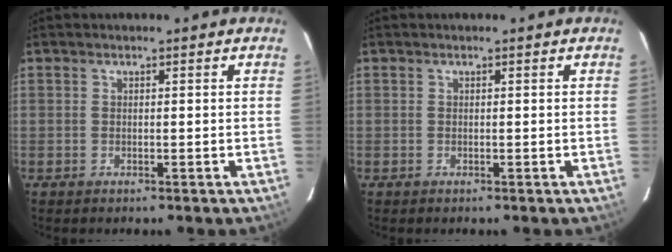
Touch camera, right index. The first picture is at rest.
{"total": 0.0}